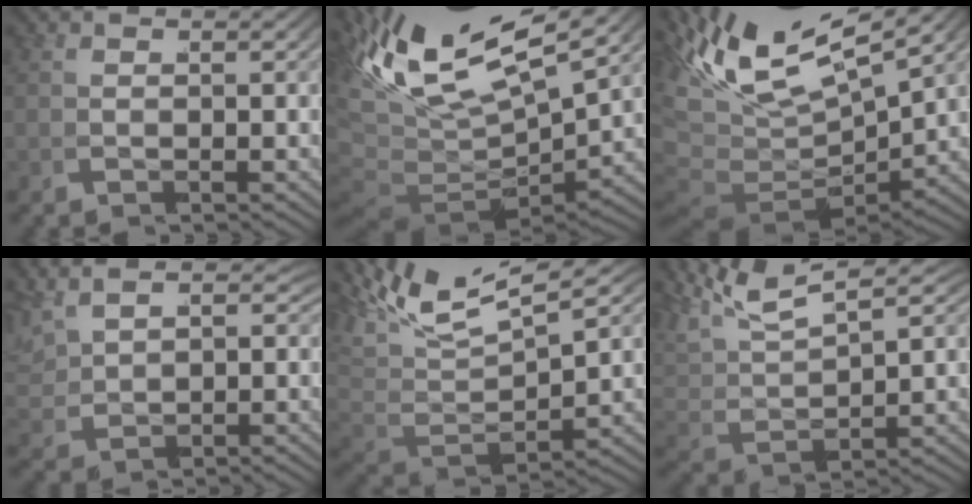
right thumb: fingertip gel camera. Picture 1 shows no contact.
{"total": 11.8, "force": [1.0, 7.3, 9.2], "torque": [-0.196, -0.029, 0.030]}
{"total": 11.4, "force": [1.1, 7.7, 8.4], "torque": [-0.187, -0.042, 0.032]}
{"total": 3.2, "force": [2.6, 1.6, 0.9], "torque": [-0.023, 0.008, 0.050]}
{"total": 8.1, "force": [2.7, 4.8, 5.9], "torque": [-0.120, -0.011, 0.040]}
{"total": 5.7, "force": [3.6, 3.0, 3.2], "torque": [-0.092, 0.004, 0.058]}